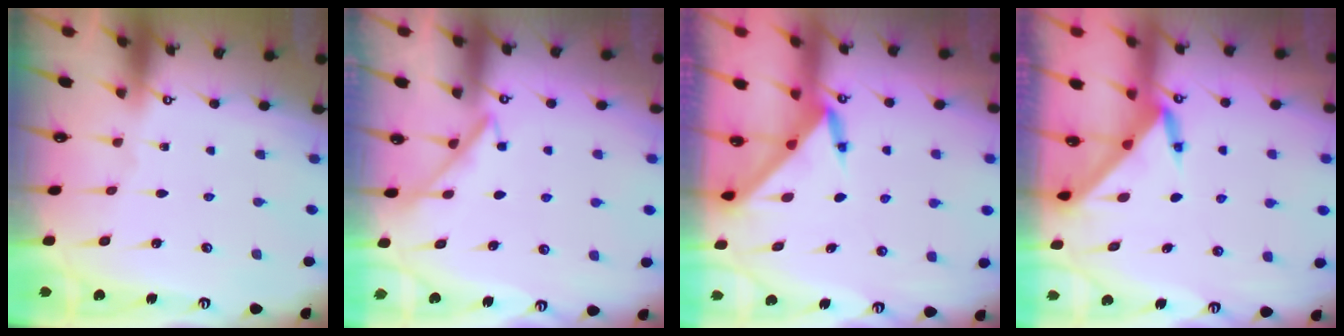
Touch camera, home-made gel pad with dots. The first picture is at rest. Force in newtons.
{"total": 3.4, "press": 3.4, "slide": 0.5}
{"total": 3.2, "press": 3.2, "slide": 0.2}
{"total": 3.3, "press": 3.3, "slide": 0.2}